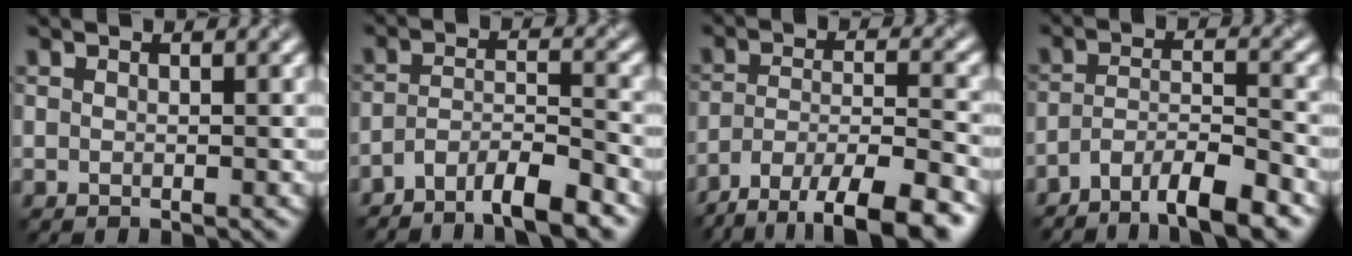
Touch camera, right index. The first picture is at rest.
{"total": 5.7, "force": [-4.6, 1.1, 3.2], "torque": [-0.055, -0.001, -0.082]}
{"total": 9.9, "force": [-7.5, 2.9, 5.8], "torque": [-0.090, -0.015, -0.120]}
{"total": 6.4, "force": [-4.9, 1.3, 3.8], "torque": [-0.062, -0.002, -0.086]}